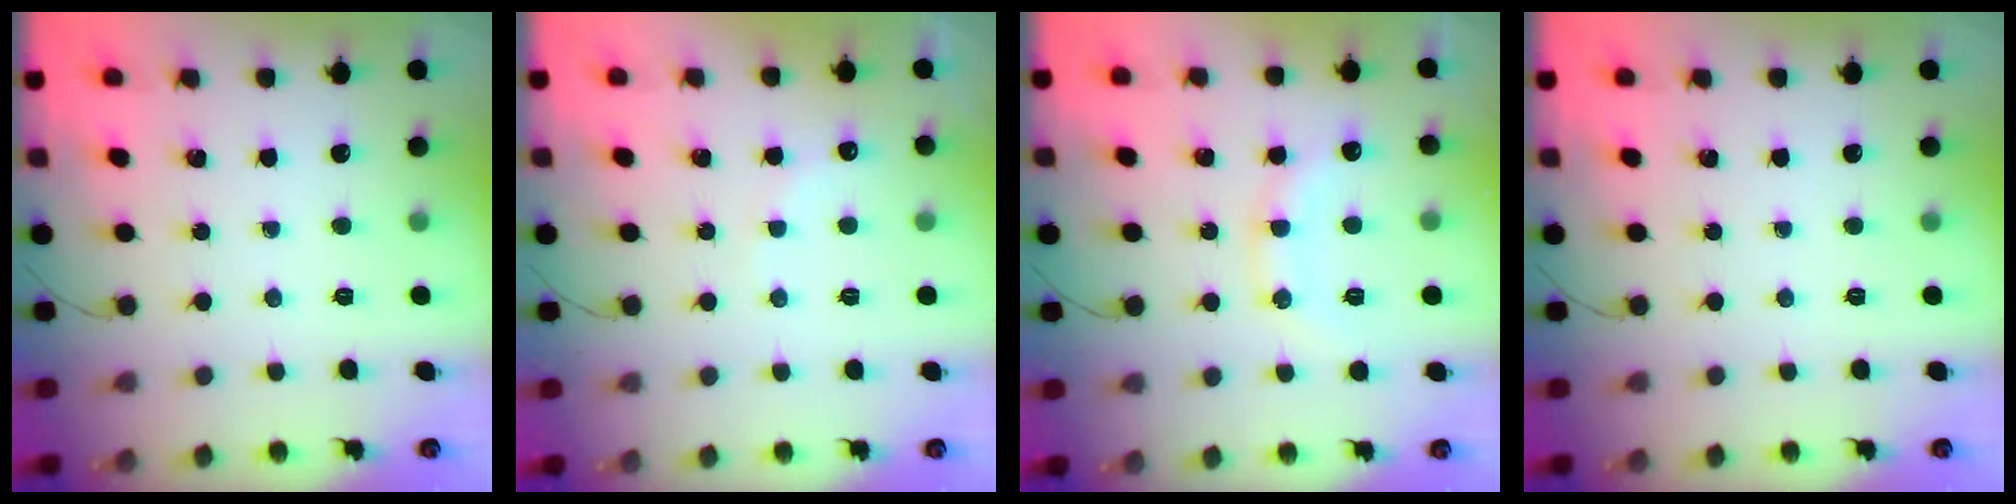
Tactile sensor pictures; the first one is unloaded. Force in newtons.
{"total": 5.5, "press": 5.4, "slide": 1.1}
{"total": 12.6, "press": 12.6, "slide": 0.8}
{"total": 0.0}